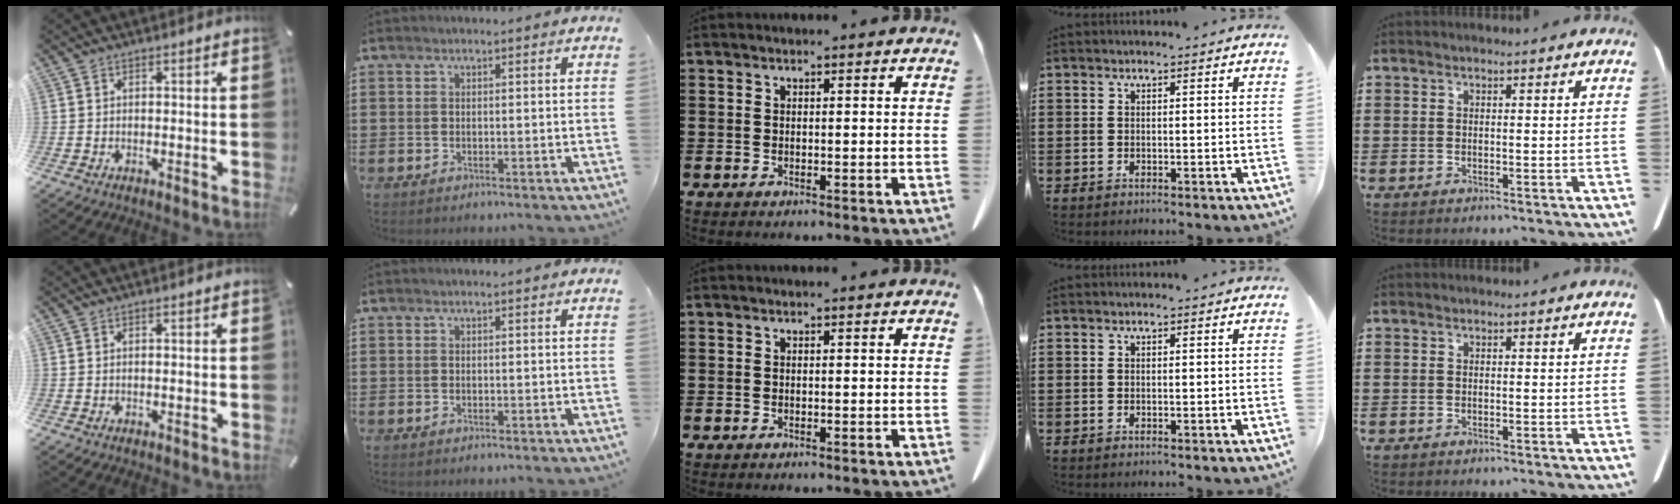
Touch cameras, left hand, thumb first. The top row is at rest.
{}